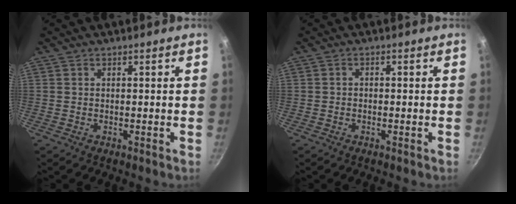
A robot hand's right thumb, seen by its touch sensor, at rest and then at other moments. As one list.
[{"total": 0.7, "force": [-0.4, 0.5, 0.3], "torque": [-0.009, 0.005, -0.009]}]